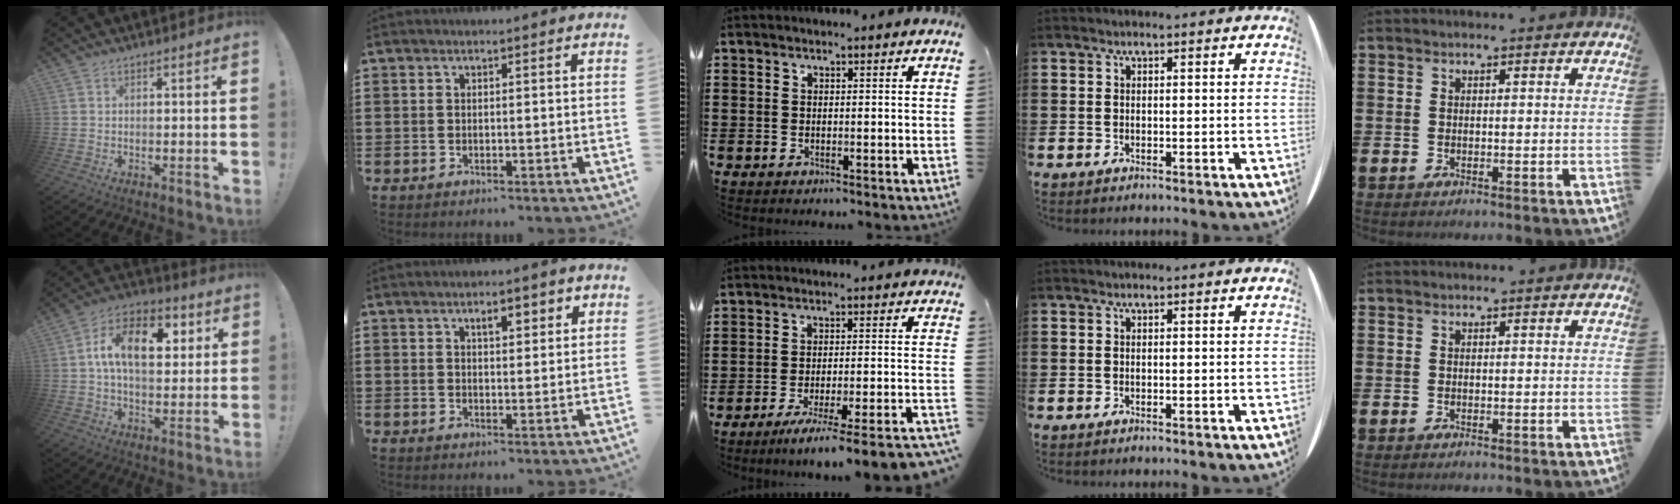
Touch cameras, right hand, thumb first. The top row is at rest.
{"thumb": {"total": 15.6, "force": [3.6, 9.3, 12.0], "torque": [-0.193, 0.007, 0.062]}, "index": {"total": 3.1, "force": [1.4, 1.3, 2.4], "torque": [-0.037, 0.001, 0.018]}, "middle": {"total": 5.9, "force": [-5.1, -0.9, 2.9], "torque": [-0.042, -0.020, -0.098]}}